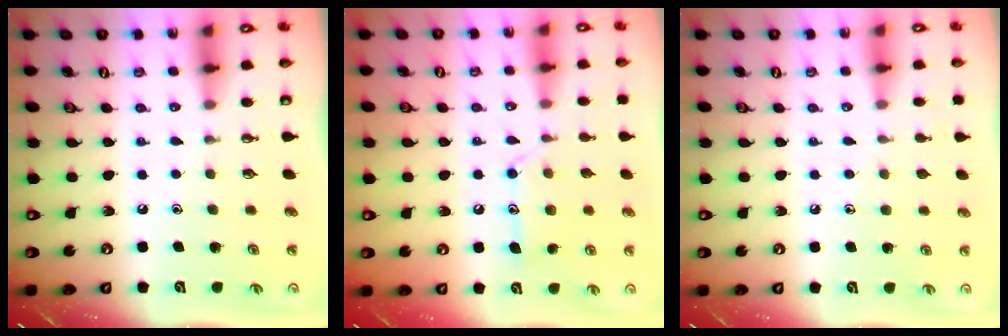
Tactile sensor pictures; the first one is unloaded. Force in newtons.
{"total": 12.8, "press": 12.8, "slide": 0.8}
{"total": 4.3, "press": 4.2, "slide": 0.4}